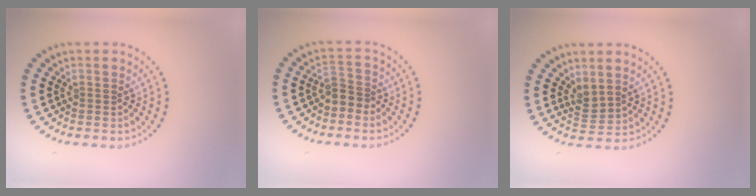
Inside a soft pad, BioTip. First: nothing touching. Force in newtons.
{"total": 2.0, "press": 1.6, "slide": 1.2}
{"total": 1.9, "press": 1.6, "slide": 0.9}